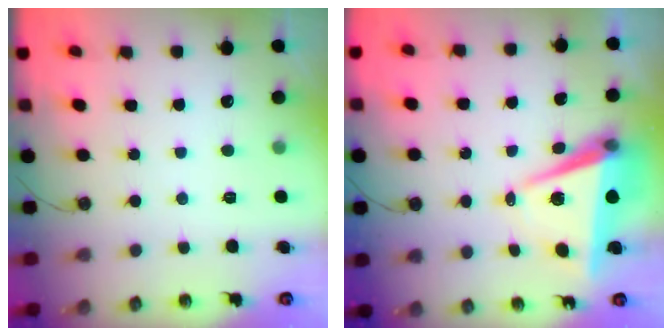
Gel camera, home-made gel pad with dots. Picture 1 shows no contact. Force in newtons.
{"total": 7.9, "press": 6.7, "slide": 4.2}